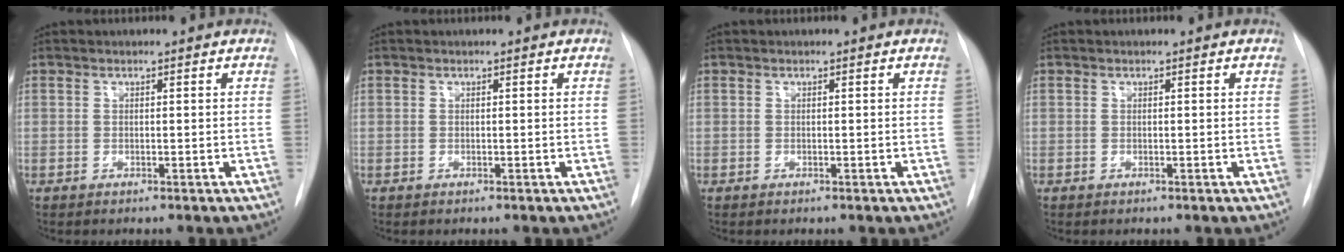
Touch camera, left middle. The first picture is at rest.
{"total": 0.0}
{"total": 0.0}
{"total": 0.0}